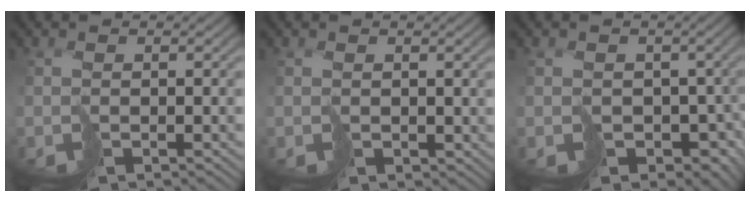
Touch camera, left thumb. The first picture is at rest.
{"total": 1.1, "force": [0.8, 0.7, -0.1], "torque": [-0.005, -0.002, 0.018]}
{"total": 6.3, "force": [-1.2, 5.5, 2.8], "torque": [-0.031, -0.025, -0.010]}